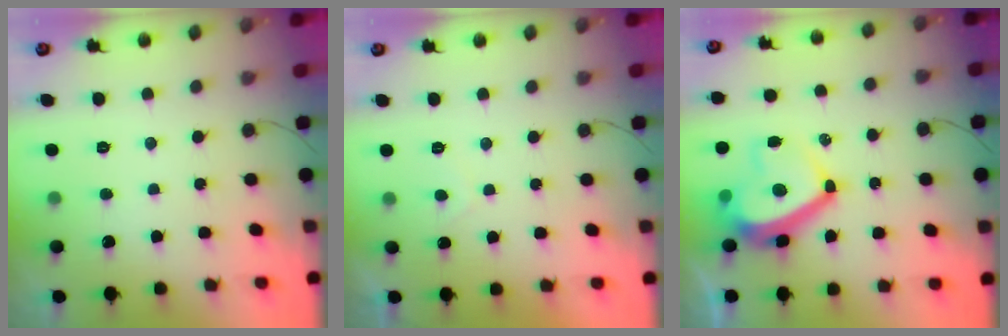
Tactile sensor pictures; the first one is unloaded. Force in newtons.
{"total": 1.1, "press": 1.0, "slide": 0.5}
{"total": 12.7, "press": 12.7, "slide": 1.4}